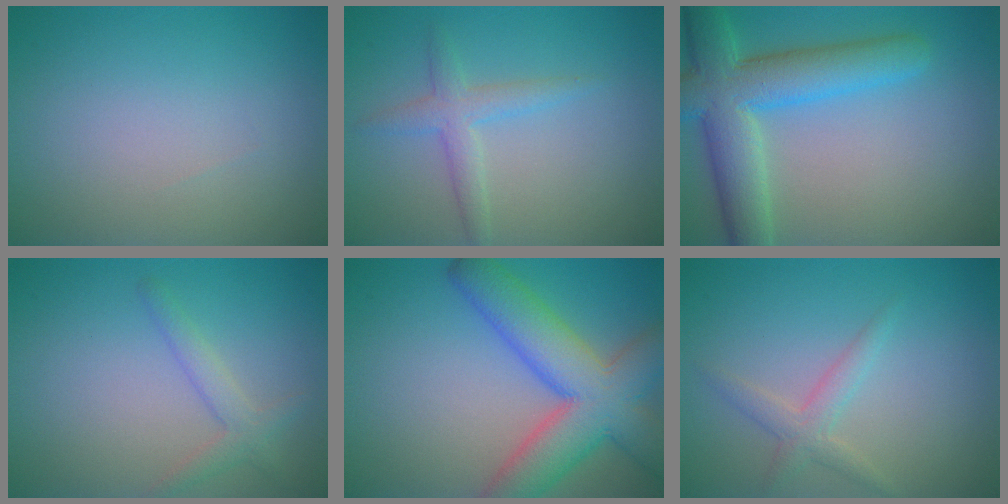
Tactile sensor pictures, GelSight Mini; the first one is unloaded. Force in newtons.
{"total": 2.4, "press": 2.4, "slide": 0.1}
{"total": 7.9, "press": 7.9, "slide": 0.4}
{"total": 2.0, "press": 2.0, "slide": 0.1}
{"total": 9.2, "press": 9.2, "slide": 0.5}
{"total": 2.0, "press": 2.0, "slide": 0.0}